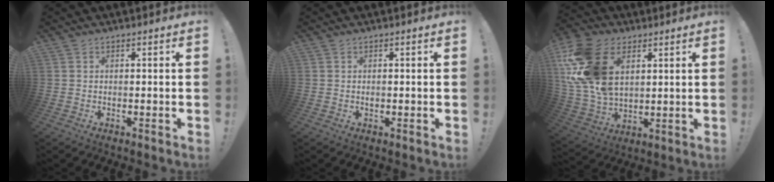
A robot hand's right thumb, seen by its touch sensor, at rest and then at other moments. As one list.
[{"total": 0.6, "force": [-0.2, 0.5, 0.2], "torque": [-0.005, 0.003, -0.005]}, {"total": 20.8, "force": [6.9, 13.9, 13.9], "torque": [-0.286, -0.026, 0.131]}]